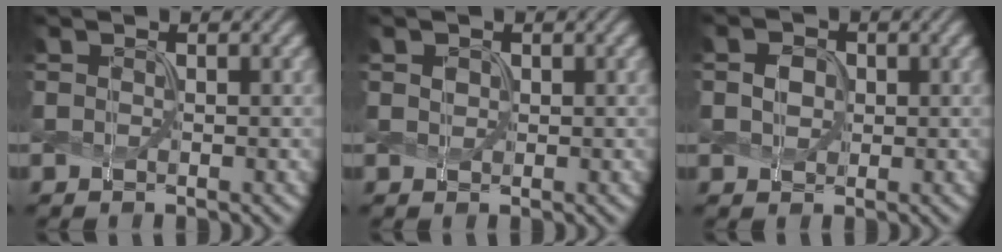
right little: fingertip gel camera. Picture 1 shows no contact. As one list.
[{"total": 0.7, "force": [0.2, 0.6, 0.2], "torque": [-0.010, 0.003, 0.014]}, {"total": 1.5, "force": [-0.2, 1.3, 0.6], "torque": [-0.023, 0.004, 0.002]}]